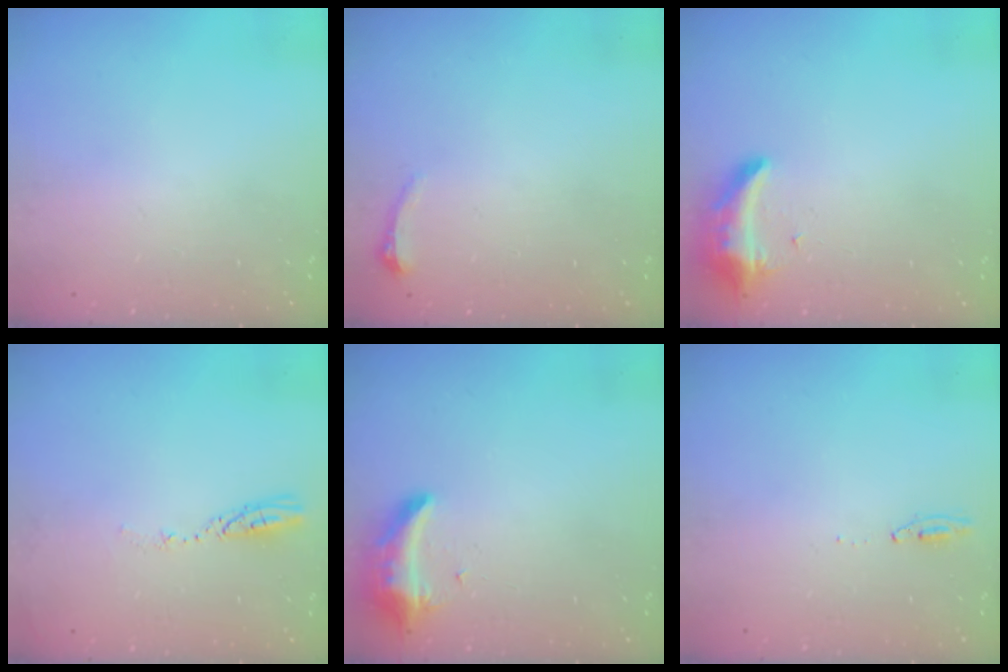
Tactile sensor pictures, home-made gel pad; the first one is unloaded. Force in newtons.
{"total": 4.2, "press": 3.9, "slide": 1.7}
{"total": 8.6, "press": 8.6, "slide": 0.3}
{"total": 4.0, "press": 3.9, "slide": 0.5}
{"total": 8.6, "press": 8.6, "slide": 0.3}
{"total": 4.3, "press": 4.1, "slide": 1.3}